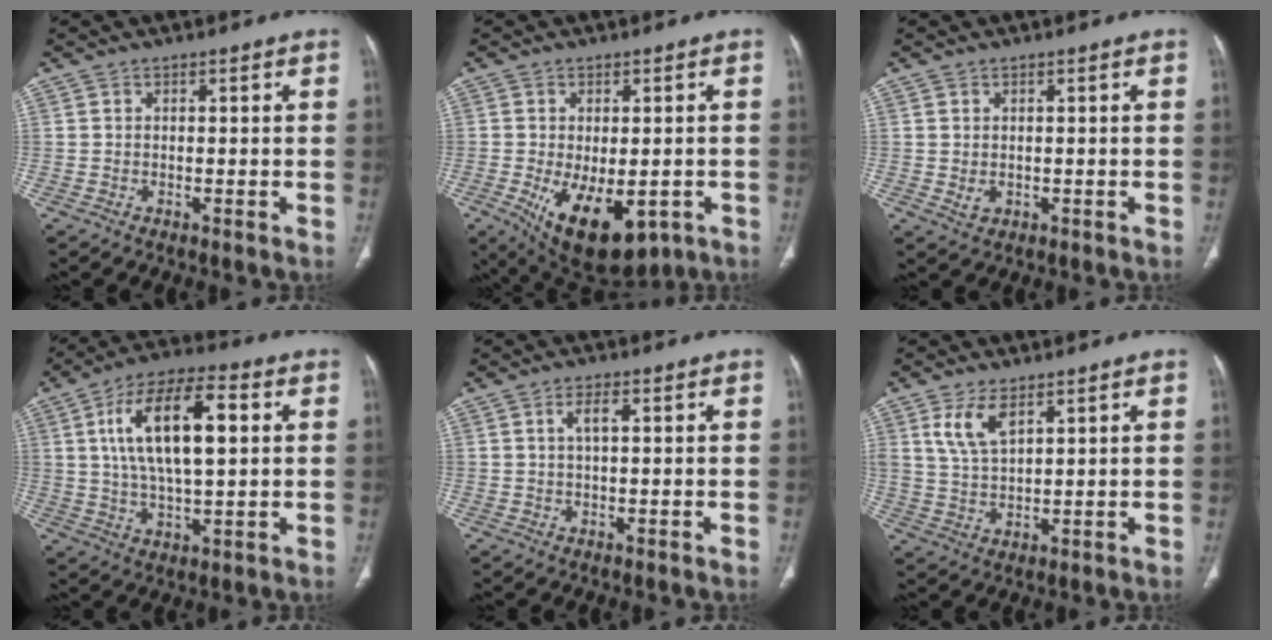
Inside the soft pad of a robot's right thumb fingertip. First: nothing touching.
{"total": 14.5, "force": [-5.5, 7.6, 11.1], "torque": [-0.174, -0.010, -0.061]}
{"total": 1.8, "force": [-0.1, 1.4, 1.1], "torque": [-0.017, -0.004, 0.006]}
{"total": 16.6, "force": [3.6, 6.8, 14.7], "torque": [-0.260, 0.011, 0.061]}
{"total": 2.6, "force": [0.6, 0.9, 2.4], "torque": [-0.048, 0.007, 0.014]}
{"total": 6.5, "force": [3.4, 2.8, 4.7], "torque": [-0.093, -0.014, 0.077]}